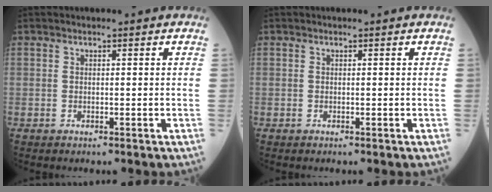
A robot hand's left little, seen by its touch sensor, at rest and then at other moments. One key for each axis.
{"total": 0.0}